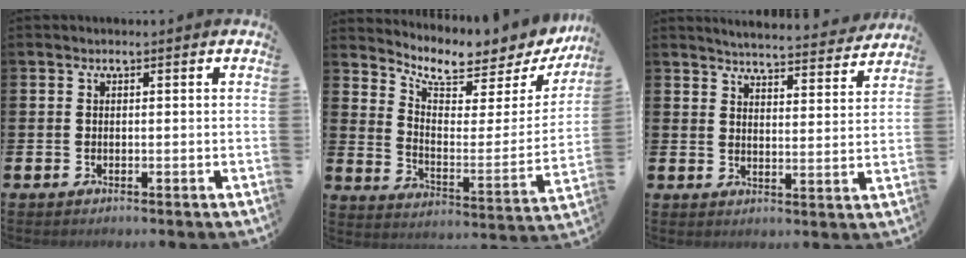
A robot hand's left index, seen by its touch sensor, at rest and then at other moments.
{"total": 6.9, "force": [6.4, 1.7, 1.9], "torque": [-0.063, -0.055, 0.105]}
{"total": 5.0, "force": [5.0, 0.1, 0.5], "torque": [-0.019, -0.042, 0.085]}